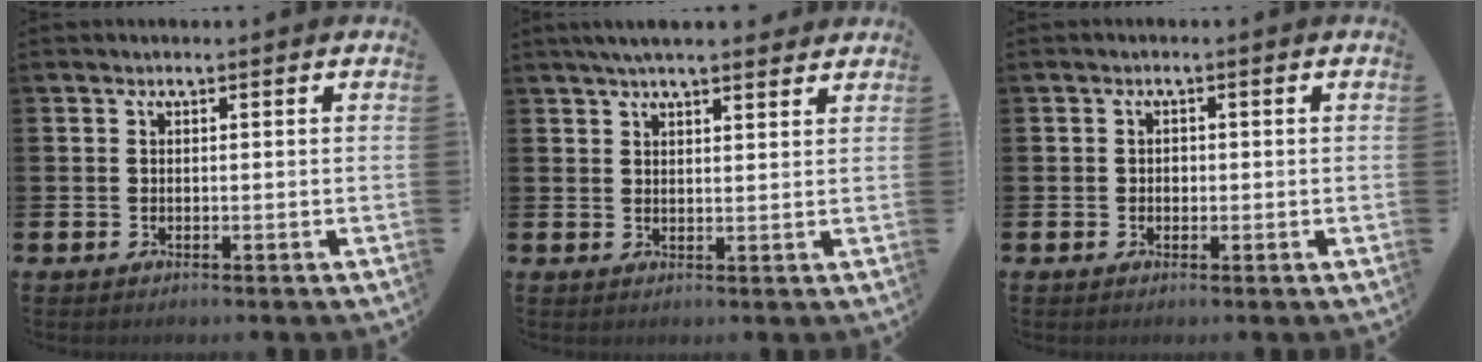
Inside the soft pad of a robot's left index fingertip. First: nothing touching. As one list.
[{"total": 4.2, "force": [3.9, 0.6, 1.7], "torque": [-0.035, -0.008, 0.069]}, {"total": 0.9, "force": [-0.1, 0.8, 0.4], "torque": [-0.003, 0.005, -0.004]}]